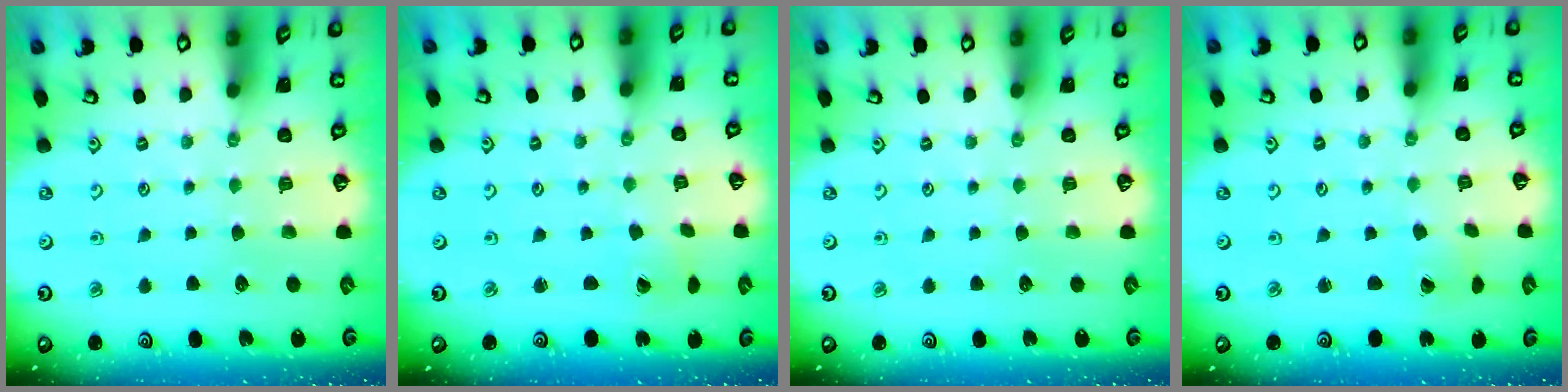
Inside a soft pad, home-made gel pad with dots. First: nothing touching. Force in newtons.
{"total": 1.1, "press": 1.1, "slide": 0.1}
{"total": 0.0}
{"total": 1.1, "press": 1.1, "slide": 0.1}